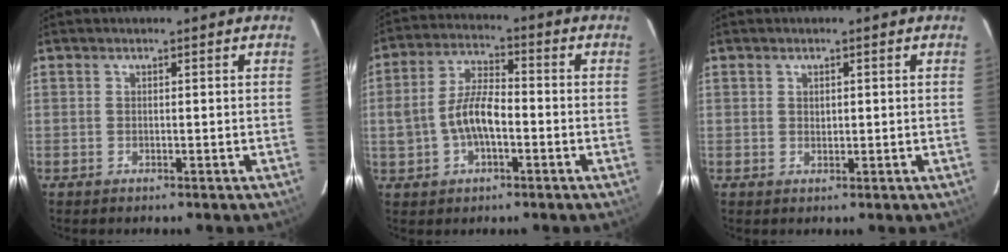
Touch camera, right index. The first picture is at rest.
{"total": 9.0, "force": [-1.9, 4.4, 7.5], "torque": [-0.150, 0.013, -0.030]}
{"total": 1.0, "force": [0.4, 0.8, 0.6], "torque": [-0.008, 0.003, 0.007]}